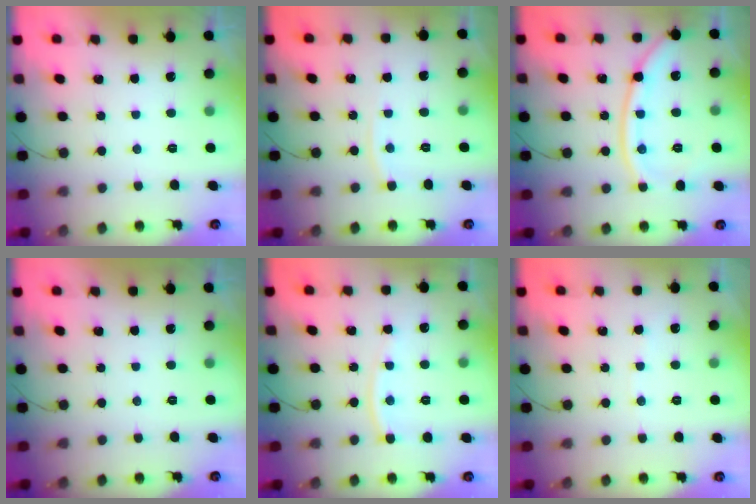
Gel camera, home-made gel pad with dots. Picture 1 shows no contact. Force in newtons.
{"total": 2.5, "press": 2.5, "slide": 0.4}
{"total": 12.8, "press": 12.8, "slide": 0.9}
{"total": 0.0}
{"total": 7.1, "press": 7.1, "slide": 0.9}
{"total": 3.1, "press": 3.0, "slide": 0.4}